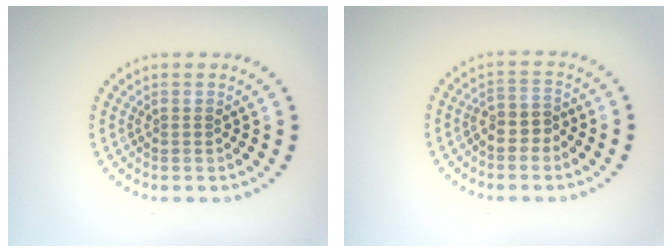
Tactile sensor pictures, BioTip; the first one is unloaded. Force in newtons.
{"total": 1.7, "press": 1.5, "slide": 0.8}